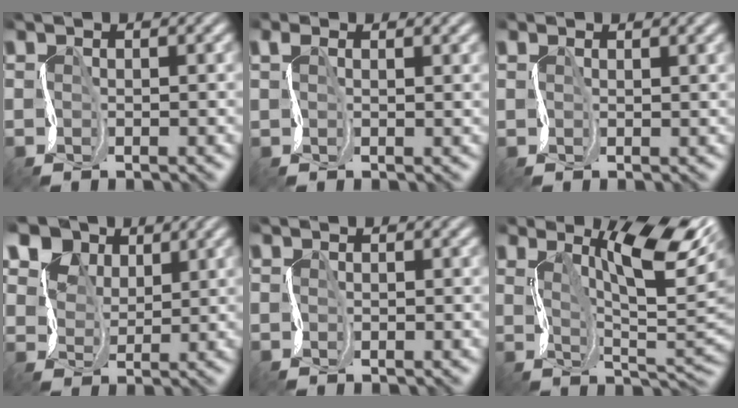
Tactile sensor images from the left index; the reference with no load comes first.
{"total": 1.6, "force": [1.3, 0.8, 0.5], "torque": [-0.003, 0.010, 0.018]}
{"total": 1.3, "force": [1.1, 0.7, 0.0], "torque": [0.014, 0.007, 0.014]}
{"total": 6.7, "force": [4.9, 4.4, 1.3], "torque": [-0.053, 0.001, 0.085]}
{"total": 0.0}
{"total": 10.1, "force": [4.4, 3.5, 8.3], "torque": [-0.124, 0.006, 0.068]}